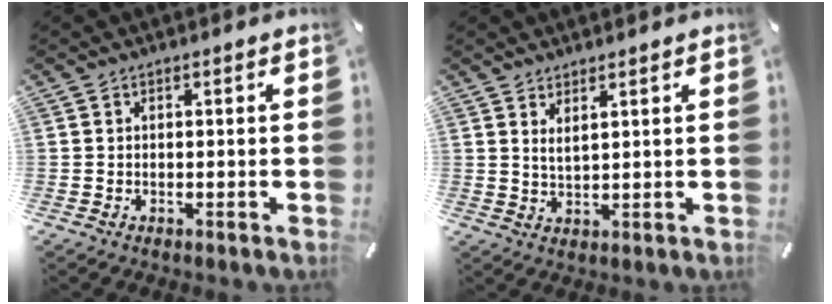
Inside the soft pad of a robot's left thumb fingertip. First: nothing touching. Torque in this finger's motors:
{"motor_torque": [0.07, -0.45, -0.04, 0.21, 0.00]}